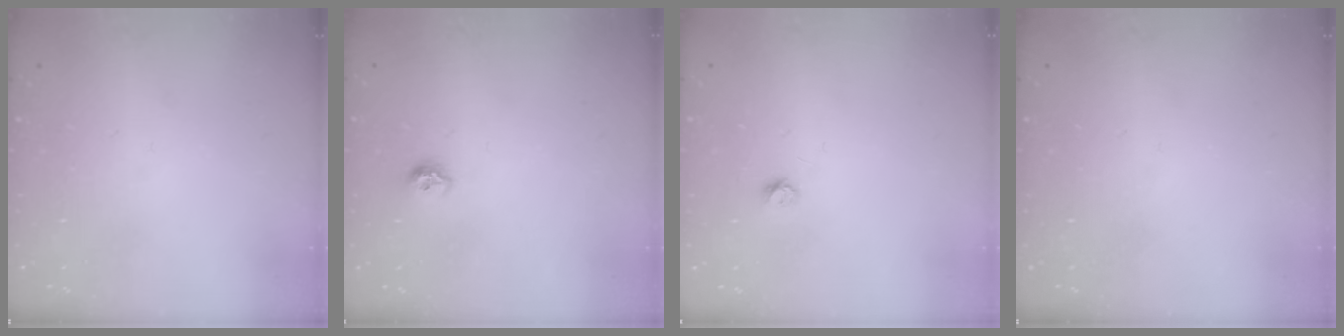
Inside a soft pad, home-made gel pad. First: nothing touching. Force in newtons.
{"total": 7.2, "press": 7.2, "slide": 1.0}
{"total": 3.4, "press": 3.4, "slide": 0.4}
{"total": 0.0}